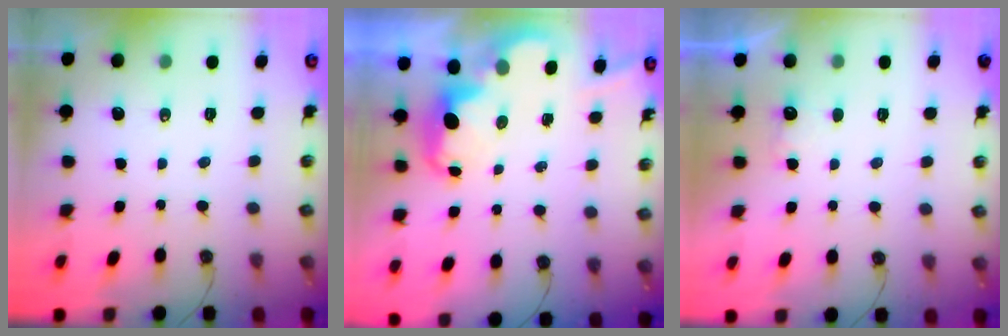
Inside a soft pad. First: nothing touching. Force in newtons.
{"total": 2.6, "press": 2.6, "slide": 0.4}
{"total": 2.1, "press": 2.0, "slide": 0.9}